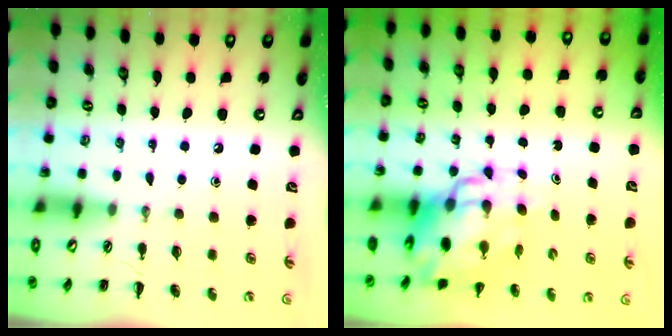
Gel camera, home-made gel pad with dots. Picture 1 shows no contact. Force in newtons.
{"total": 12.2, "press": 11.8, "slide": 3.1}